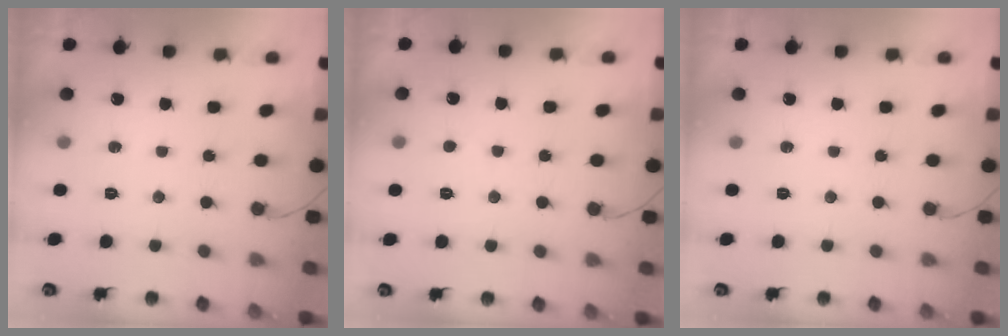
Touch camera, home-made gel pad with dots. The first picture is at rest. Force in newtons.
{"total": 2.8, "press": 2.8, "slide": 0.3}
{"total": 0.0}